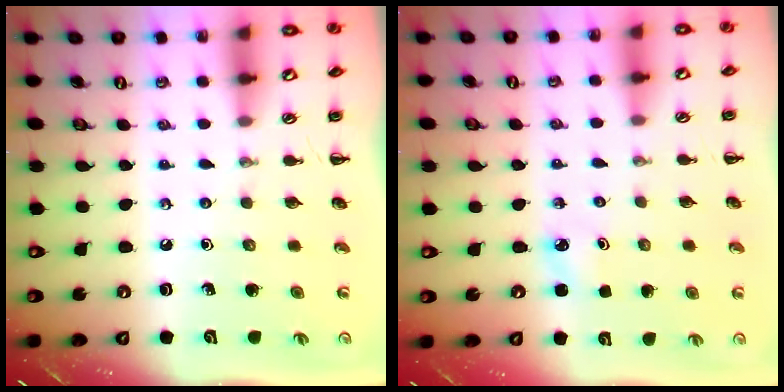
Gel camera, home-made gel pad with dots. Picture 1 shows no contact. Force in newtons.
{"total": 2.5, "press": 2.4, "slide": 0.8}